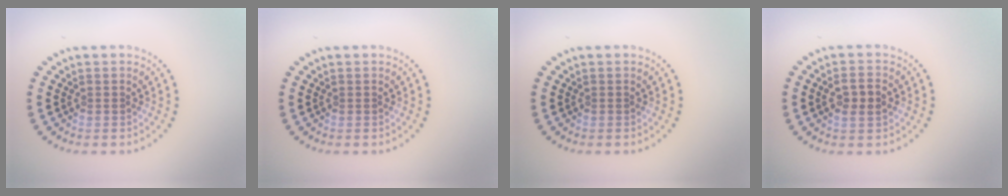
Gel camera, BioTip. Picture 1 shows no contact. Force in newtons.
{"total": 0.0}
{"total": 0.0}
{"total": 2.5, "press": 2.4, "slide": 0.3}